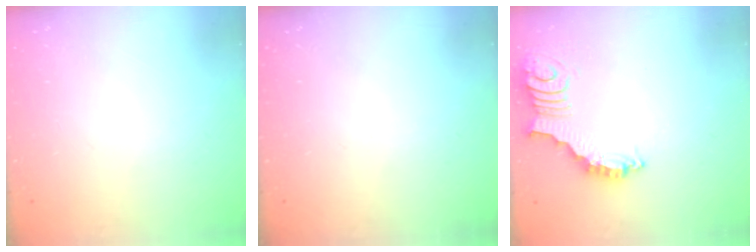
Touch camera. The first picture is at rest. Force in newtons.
{"total": 0.0}
{"total": 4.9, "press": 4.9, "slide": 0.5}